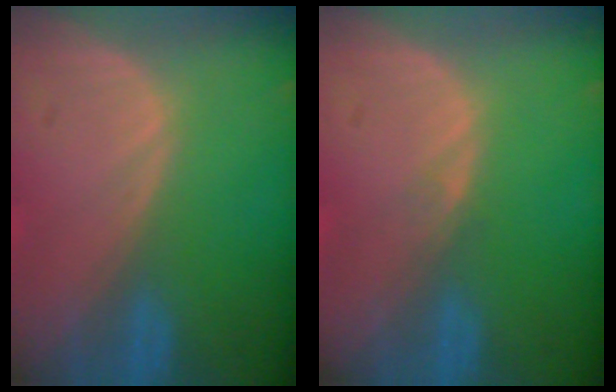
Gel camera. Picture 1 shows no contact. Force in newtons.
{"total": 0.7, "press": 0.7, "slide": 0.1}